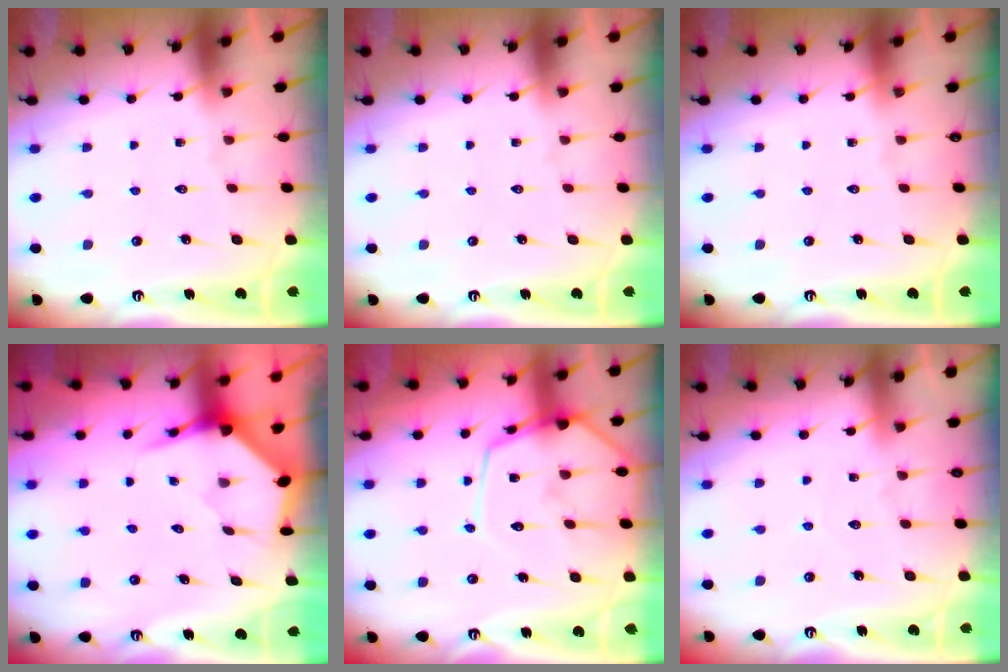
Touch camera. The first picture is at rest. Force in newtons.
{"total": 0.0}
{"total": 0.0}
{"total": 3.9, "press": 3.9, "slide": 0.5}
{"total": 13.4, "press": 13.3, "slide": 1.2}
{"total": 2.7, "press": 2.7, "slide": 0.3}